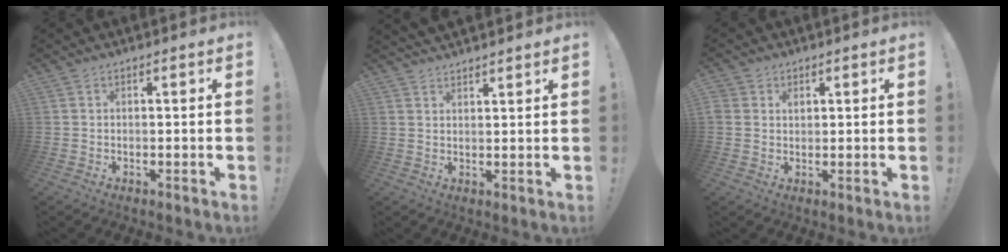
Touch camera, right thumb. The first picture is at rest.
{"total": 2.7, "force": [2.7, 0.3, 0.1], "torque": [0.003, -0.020, 0.051]}
{"total": 2.6, "force": [1.2, 2.2, 0.8], "torque": [-0.014, -0.003, 0.023]}